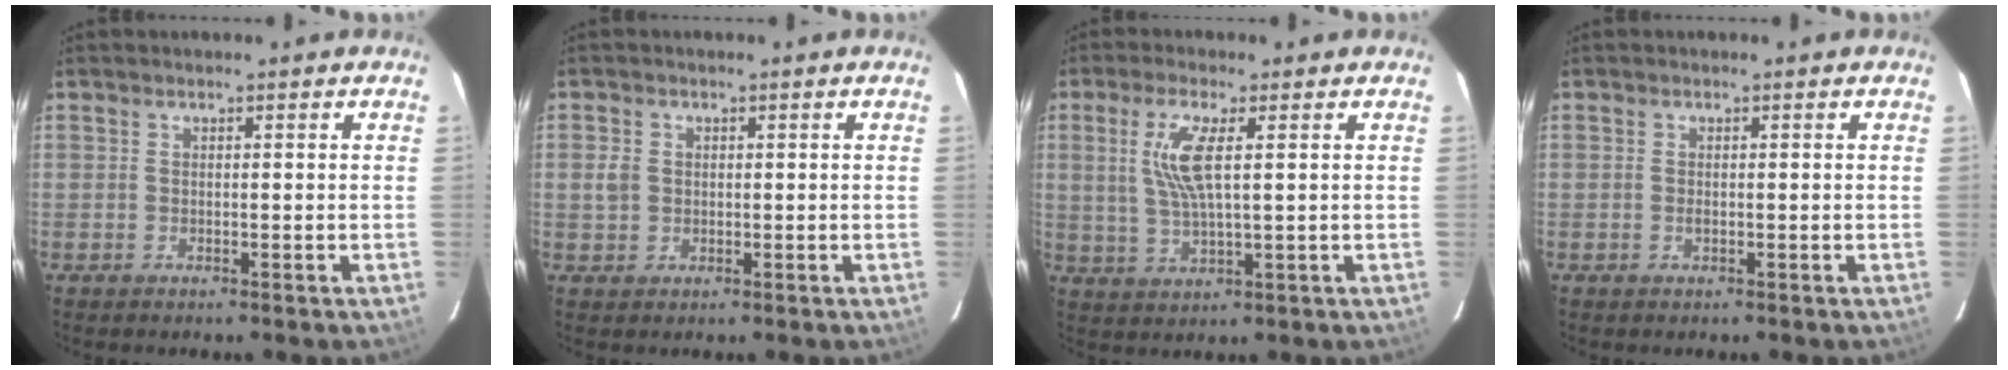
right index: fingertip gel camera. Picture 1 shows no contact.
{"total": 2.5, "force": [0.1, 2.3, 1.0], "torque": [-0.021, 0.006, 0.001]}
{"total": 7.2, "force": [1.7, 1.4, 6.9], "torque": [-0.144, 0.000, 0.035]}
{"total": 0.8, "force": [-0.1, 0.4, 0.7], "torque": [-0.014, 0.001, -0.003]}